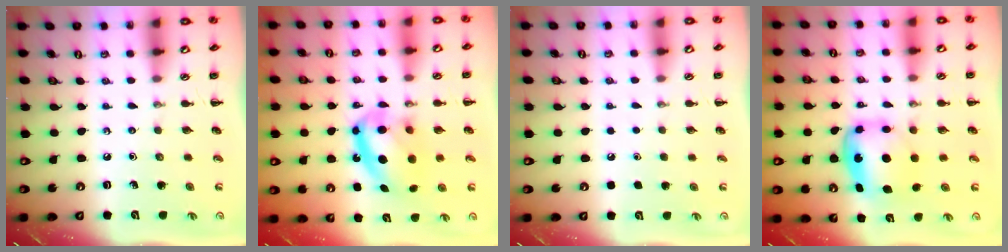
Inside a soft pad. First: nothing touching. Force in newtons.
{"total": 12.3, "press": 11.9, "slide": 2.9}
{"total": 1.8, "press": 1.8, "slide": 0.1}
{"total": 5.8, "press": 5.7, "slide": 1.4}